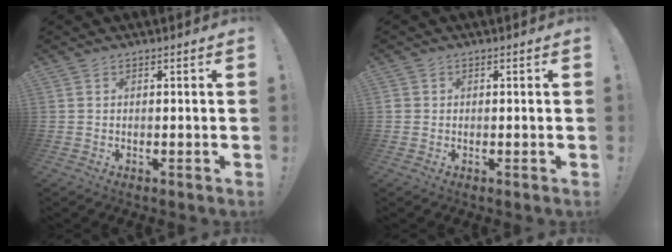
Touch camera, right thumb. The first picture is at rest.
{"total": 1.2, "force": [0.0, 1.2, 0.2], "torque": [-0.011, 0.006, 0.002]}